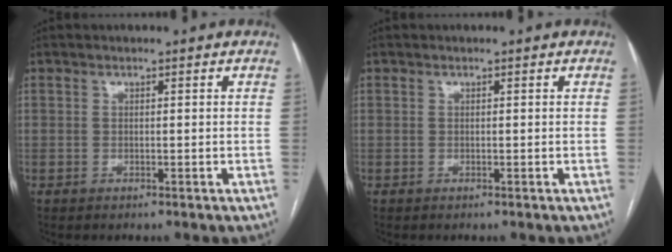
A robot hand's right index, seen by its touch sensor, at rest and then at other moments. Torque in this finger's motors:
{"motor_torque": [0.00, 0.00, 0.00, 0.00]}